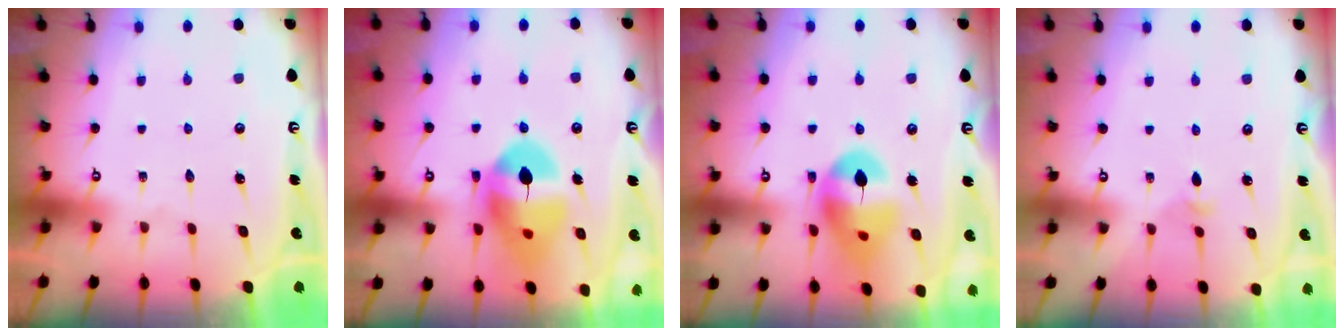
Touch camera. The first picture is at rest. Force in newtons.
{"total": 15.4, "press": 15.3, "slide": 1.8}
{"total": 14.1, "press": 14.0, "slide": 1.6}
{"total": 2.6, "press": 2.5, "slide": 0.7}